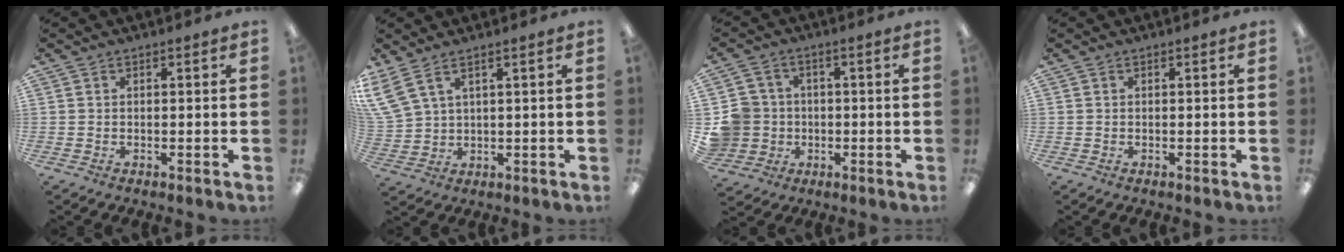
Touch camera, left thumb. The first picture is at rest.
{"total": 6.4, "force": [4.1, 2.8, 4.0], "torque": [-0.089, -0.013, 0.078]}
{"total": 8.4, "force": [-0.5, 8.2, 1.8], "torque": [-0.063, 0.020, 0.000]}
{"total": 0.0}